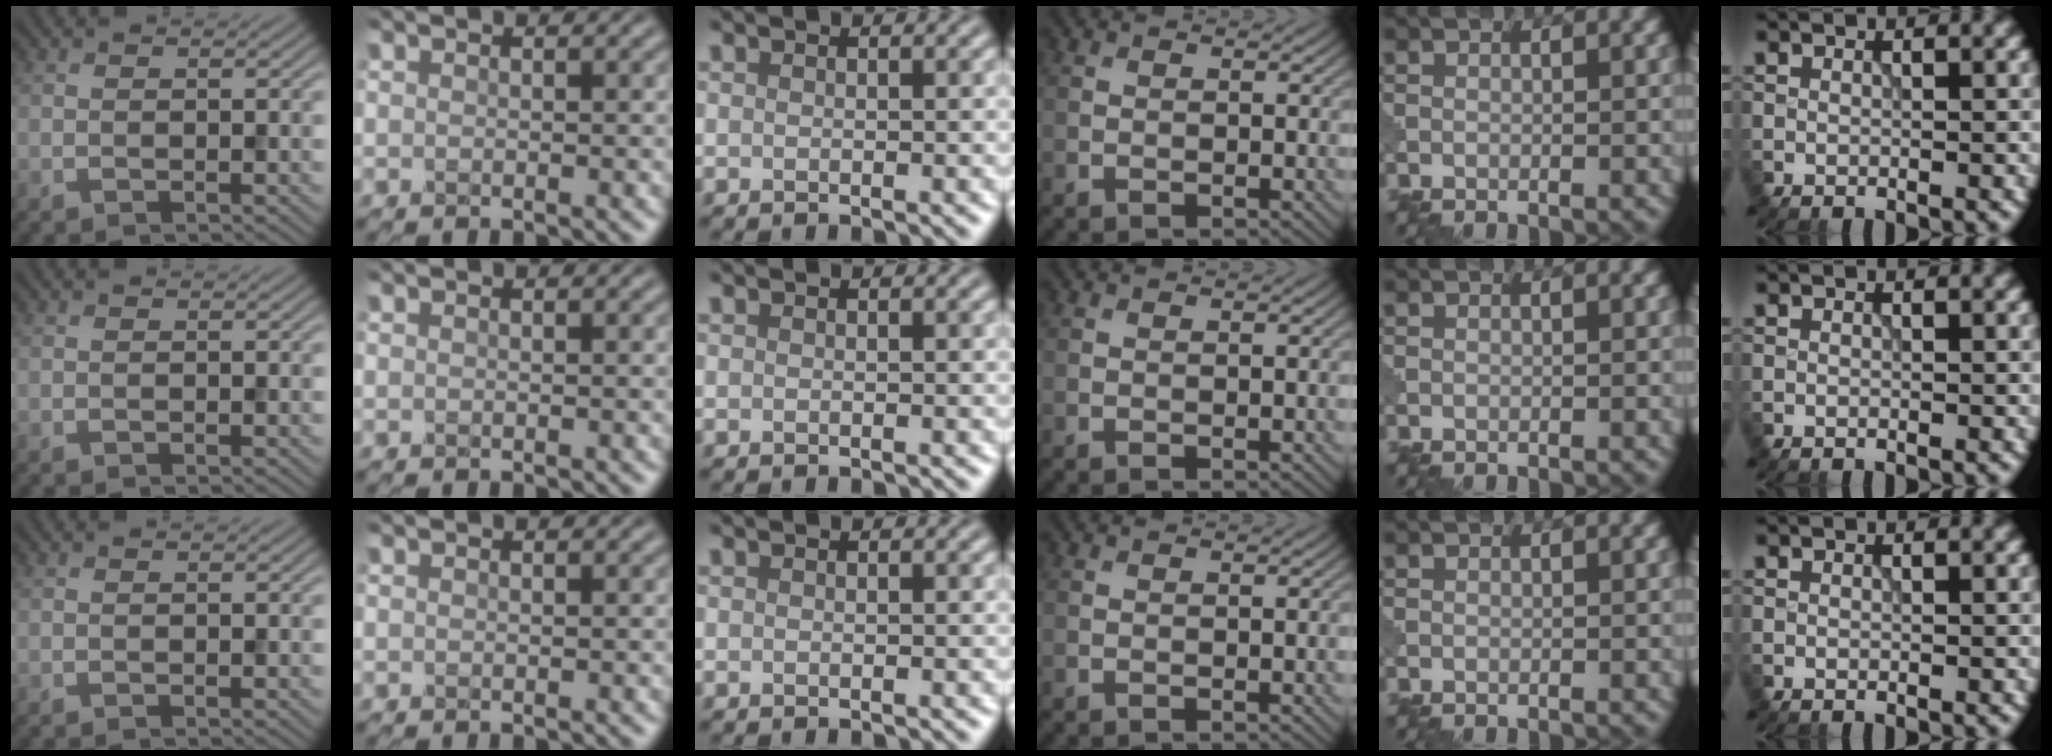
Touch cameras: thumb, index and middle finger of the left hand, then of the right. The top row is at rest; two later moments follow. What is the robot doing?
{"motion": "shake", "object": "medicine bottle"}